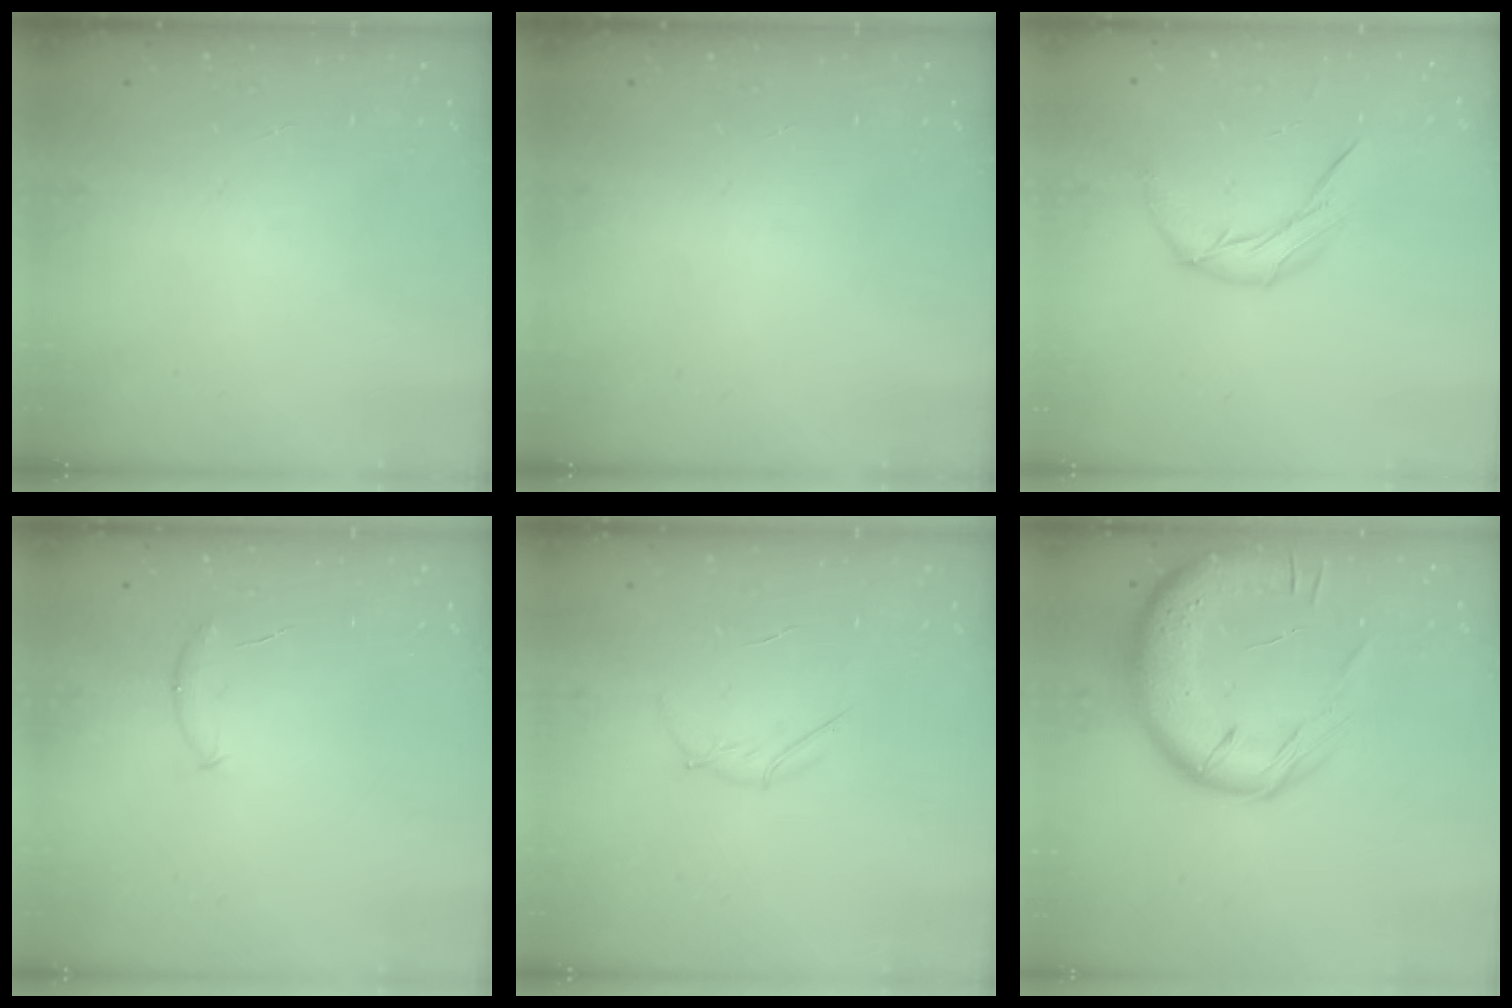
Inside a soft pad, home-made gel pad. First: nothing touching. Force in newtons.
{"total": 0.0}
{"total": 8.4, "press": 8.4, "slide": 0.3}
{"total": 5.8, "press": 5.7, "slide": 1.2}
{"total": 4.1, "press": 4.0, "slide": 1.0}
{"total": 18.4, "press": 18.0, "slide": 3.7}